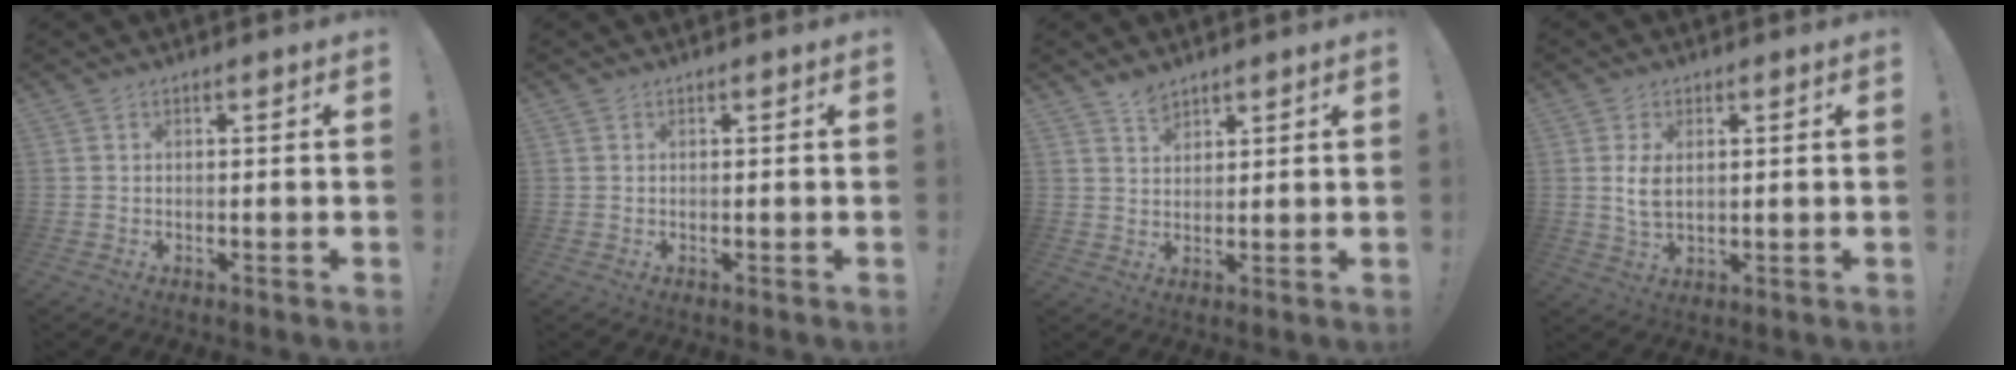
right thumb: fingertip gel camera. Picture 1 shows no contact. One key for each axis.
{"total": 0.0}
{"total": 3.9, "fx": 3.4, "fy": 1.6, "fz": 1.1, "tx": -0.004, "ty": -0.025, "tz": 0.061}
{"total": 5.2, "fx": 1.1, "fy": 2.8, "fz": 4.2, "tx": -0.074, "ty": -0.008, "tz": 0.013}